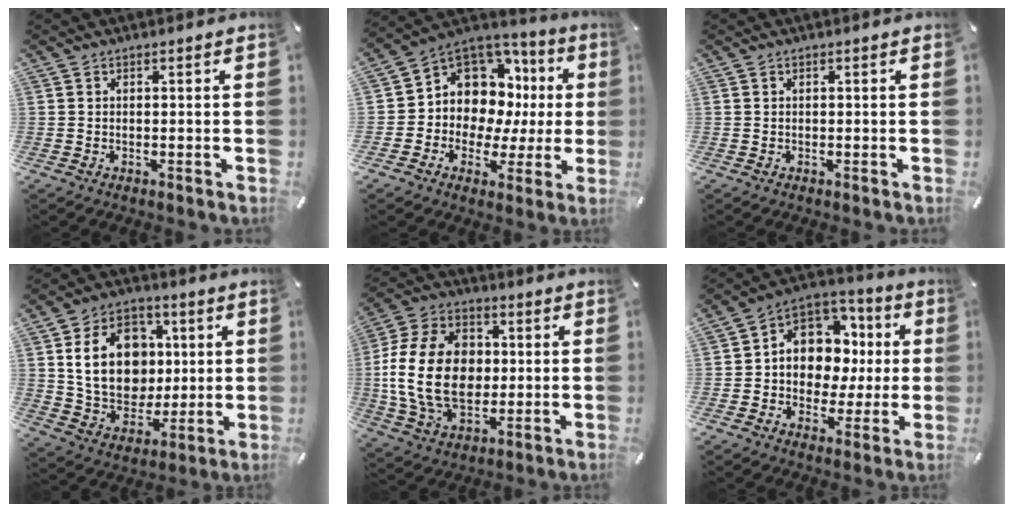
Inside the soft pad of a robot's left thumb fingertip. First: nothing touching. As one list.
[{"total": 10.0, "force": [3.2, 9.0, 3.1], "torque": [-0.062, -0.050, 0.071]}, {"total": 0.0}, {"total": 17.3, "force": [3.2, 14.2, 9.5], "torque": [-0.163, 0.008, 0.068]}, {"total": 19.8, "force": [-0.1, 14.8, 13.2], "torque": [-0.289, 0.009, -0.003]}, {"total": 11.8, "force": [1.9, 10.6, 4.8], "torque": [-0.075, -0.020, 0.044]}]